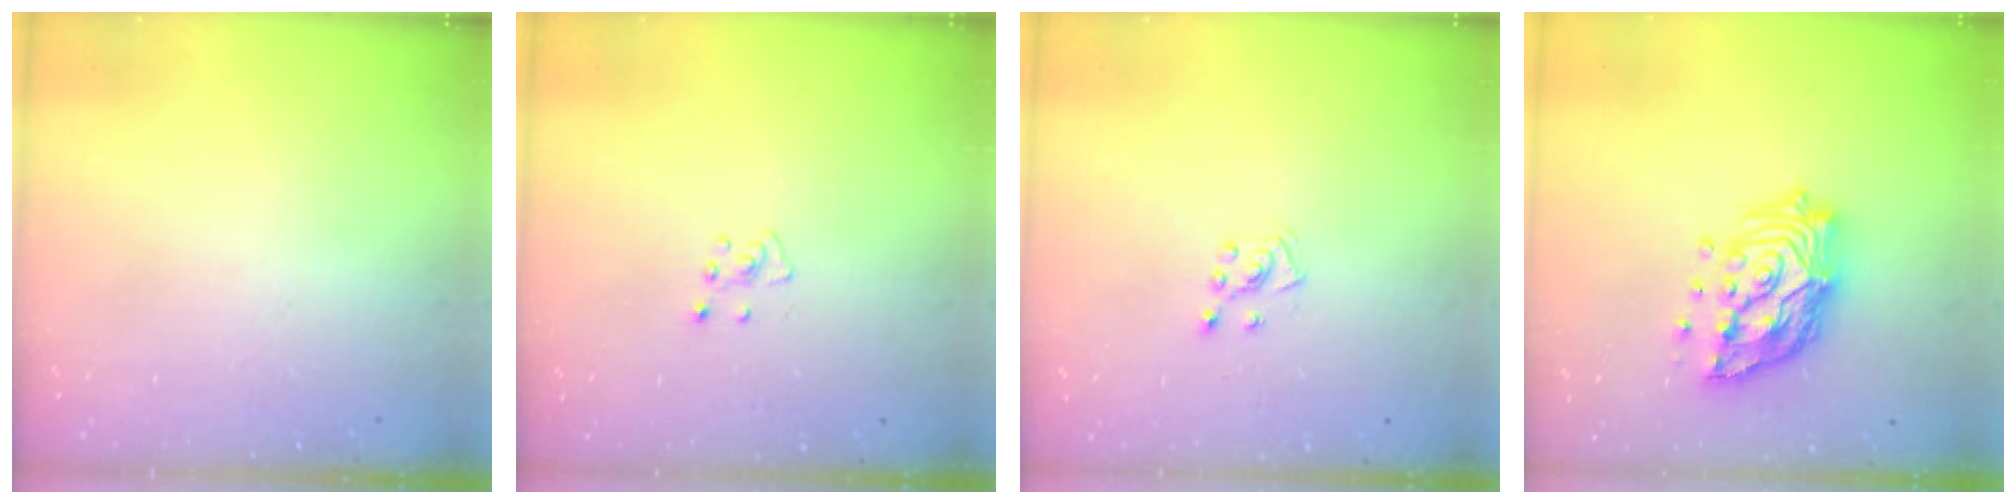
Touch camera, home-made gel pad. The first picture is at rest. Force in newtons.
{"total": 4.1, "press": 4.0, "slide": 0.5}
{"total": 5.3, "press": 5.3, "slide": 0.5}
{"total": 17.0, "press": 16.8, "slide": 2.2}